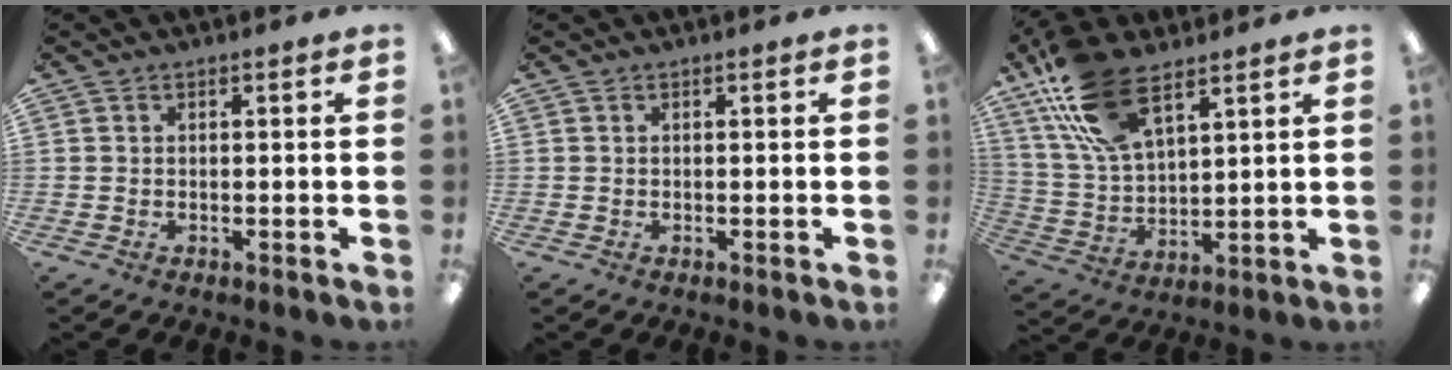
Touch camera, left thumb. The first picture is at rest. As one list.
[{"total": 0.0}, {"total": 17.3, "force": [10.8, 8.1, 10.8], "torque": [-0.235, -0.028, 0.194]}]